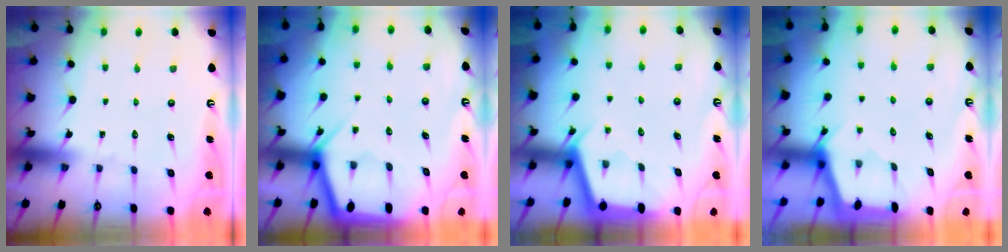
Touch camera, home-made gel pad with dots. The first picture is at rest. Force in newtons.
{"total": 4.8, "press": 4.8, "slide": 0.5}
{"total": 2.4, "press": 2.4, "slide": 0.2}
{"total": 2.3, "press": 2.3, "slide": 0.3}